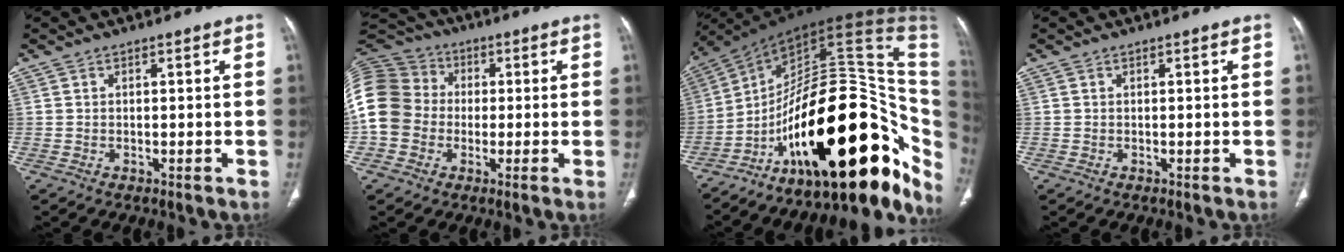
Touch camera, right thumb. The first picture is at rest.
{"total": 19.4, "force": [-0.5, 17.0, 9.4], "torque": [-0.230, 0.053, -0.014]}
{"total": 38.2, "force": [-8.8, 17.2, 33.0], "torque": [-0.385, 0.092, -0.131]}
{"total": 0.0}